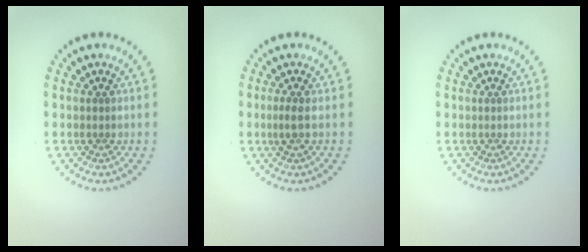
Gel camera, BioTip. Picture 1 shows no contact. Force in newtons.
{"total": 1.4, "press": 1.2, "slide": 0.6}
{"total": 0.0}